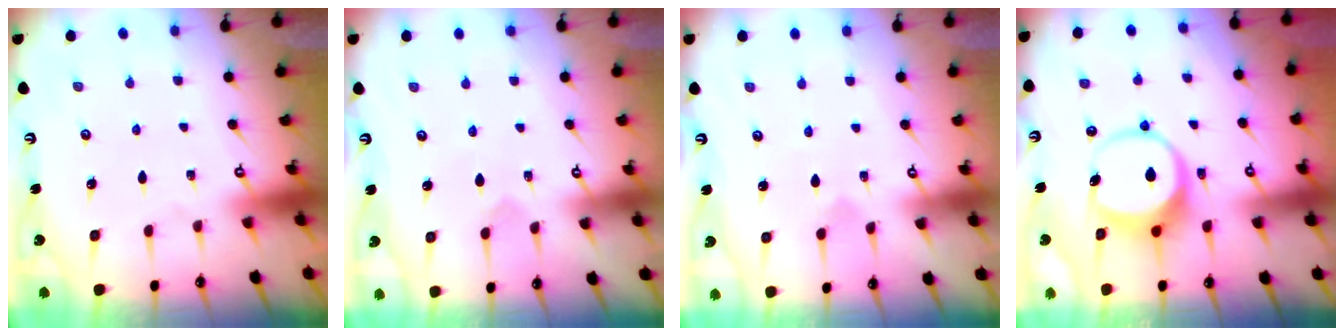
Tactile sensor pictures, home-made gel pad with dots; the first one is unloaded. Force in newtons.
{"total": 1.9, "press": 1.9, "slide": 0.1}
{"total": 2.4, "press": 2.4, "slide": 0.1}
{"total": 8.2, "press": 8.0, "slide": 1.4}